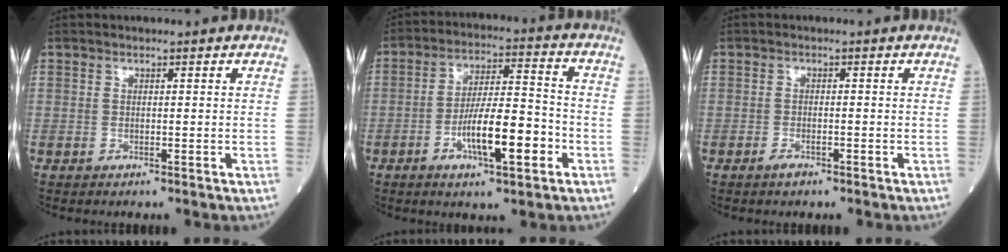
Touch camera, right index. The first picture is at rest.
{"total": 10.8, "force": [-4.0, 2.2, 9.8], "torque": [-0.174, 0.008, -0.068]}
{"total": 1.4, "force": [-0.9, 0.4, 0.9], "torque": [-0.024, -0.001, -0.013]}